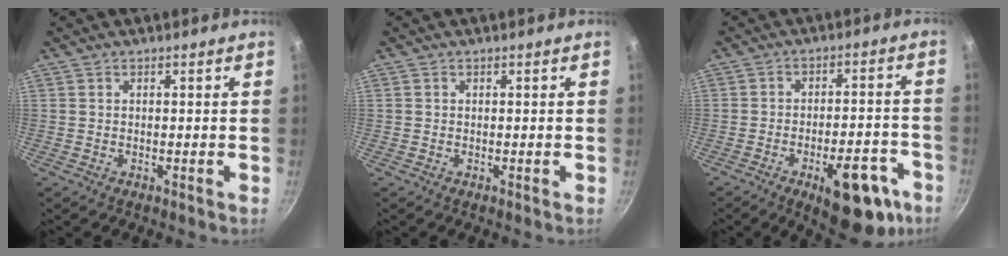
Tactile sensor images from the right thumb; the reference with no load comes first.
{"total": 0.0}
{"total": 15.3, "force": [-7.7, 6.5, 11.6], "torque": [-0.105, 0.043, -0.093]}